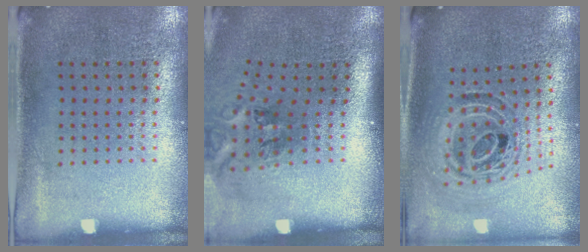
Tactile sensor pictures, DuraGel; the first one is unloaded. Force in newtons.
{"total": 2.0, "press": 1.2, "slide": 1.6}
{"total": 1.2, "press": 1.1, "slide": 0.5}